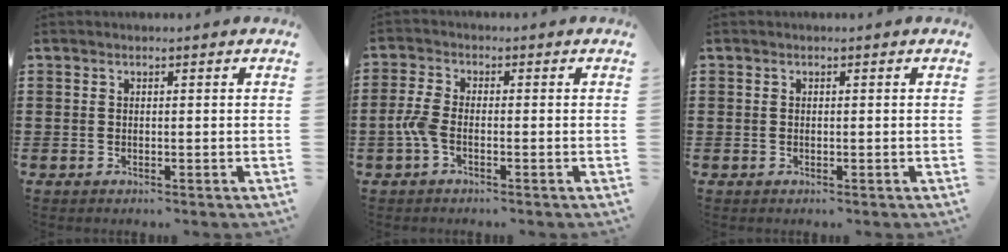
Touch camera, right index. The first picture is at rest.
{"total": 3.4, "force": [-1.3, 1.3, 2.9], "torque": [-0.079, -0.006, -0.031]}
{"total": 0.0}